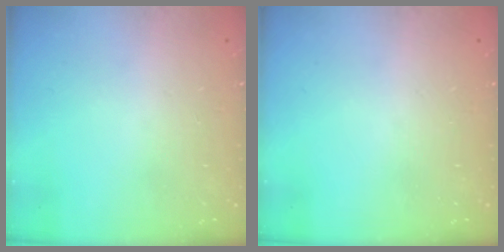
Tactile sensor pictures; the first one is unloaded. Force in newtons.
{"total": 0.0}